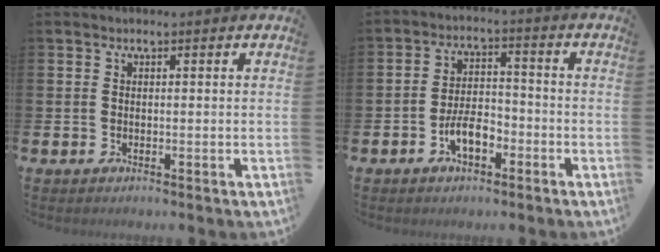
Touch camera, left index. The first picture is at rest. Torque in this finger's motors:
{"motor_torque": [0.79, 0.20, 0.52, 0.16]}